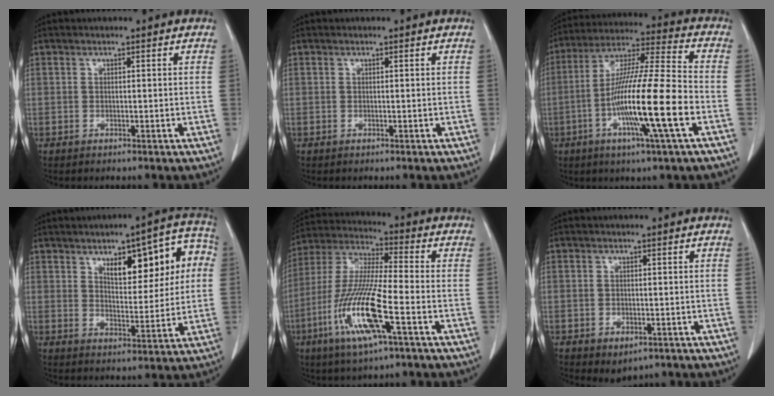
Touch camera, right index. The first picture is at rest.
{"total": 0.0}
{"total": 17.3, "force": [-5.1, -0.3, 16.5], "torque": [-0.308, -0.010, -0.099]}
{"total": 12.6, "force": [4.2, 5.0, 10.8], "torque": [-0.130, 0.032, 0.061]}
{"total": 15.0, "force": [-5.7, 1.2, 13.9], "torque": [-0.293, -0.017, -0.111]}
{"total": 3.0, "force": [-1.5, 1.9, 1.7], "torque": [-0.021, -0.002, -0.005]}